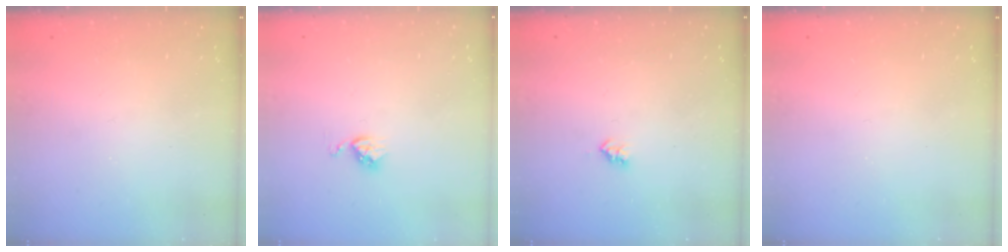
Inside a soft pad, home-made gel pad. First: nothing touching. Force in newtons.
{"total": 3.7, "press": 3.7, "slide": 0.5}
{"total": 2.6, "press": 2.5, "slide": 0.4}
{"total": 0.0}